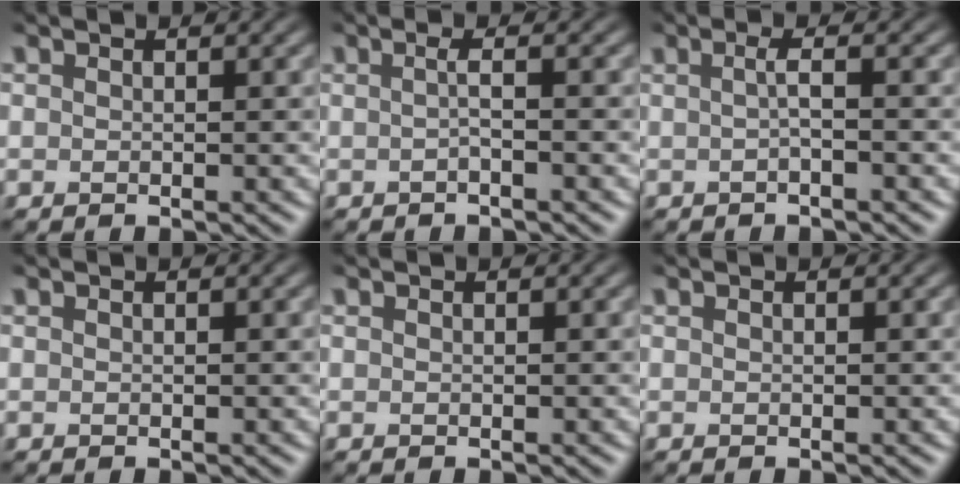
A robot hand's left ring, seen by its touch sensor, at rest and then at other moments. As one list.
[{"total": 1.4, "force": [-0.2, 0.3, 1.3], "torque": [-0.018, -0.002, -0.007]}, {"total": 1.5, "force": [-0.1, 0.3, 1.4], "torque": [-0.022, -0.001, -0.006]}, {"total": 0.0}, {"total": 0.0}, {"total": 0.0}]